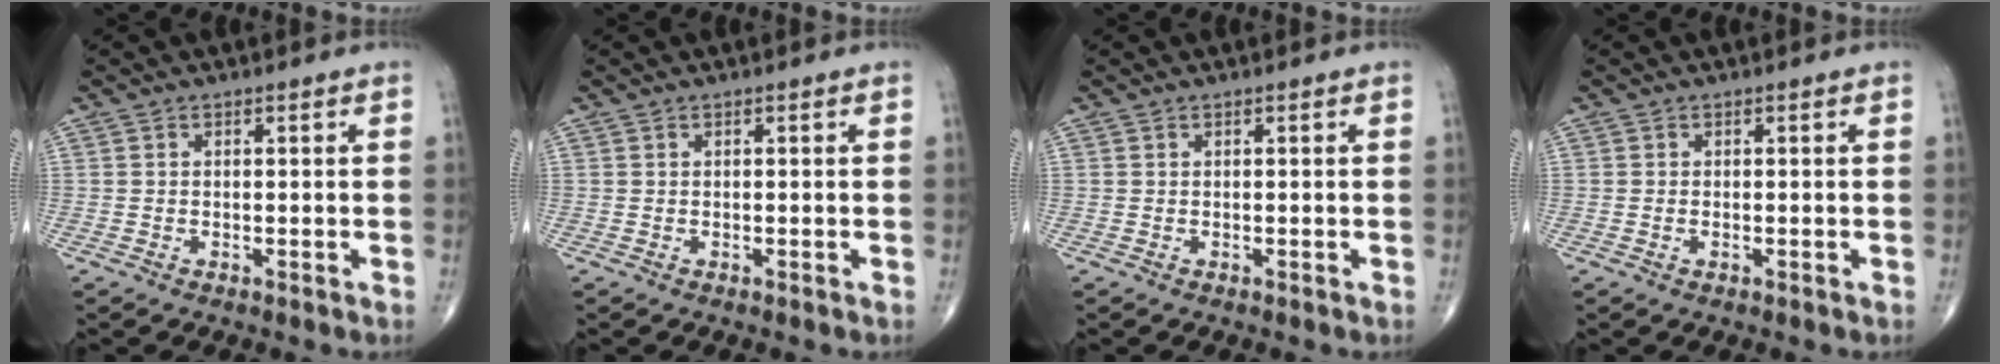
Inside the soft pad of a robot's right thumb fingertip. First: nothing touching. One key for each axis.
{"total": 0.0}
{"total": 0.0}
{"total": 0.6, "fx": -0.2, "fy": 0.3, "fz": 0.5, "tx": -0.012, "ty": 0.003, "tz": -0.003}